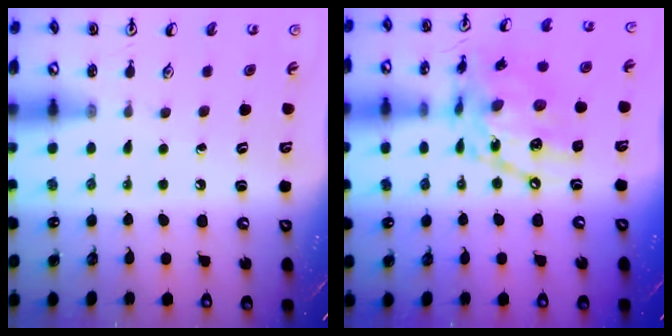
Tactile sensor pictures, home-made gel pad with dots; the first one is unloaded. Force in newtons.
{"total": 15.2, "press": 15.2, "slide": 1.2}